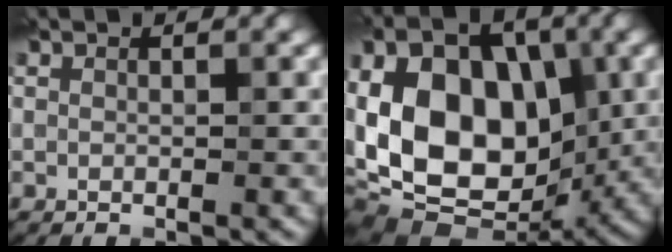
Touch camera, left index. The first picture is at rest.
{"total": 14.7, "force": [-0.9, 9.7, 11.1], "torque": [-0.195, 0.016, -0.029]}